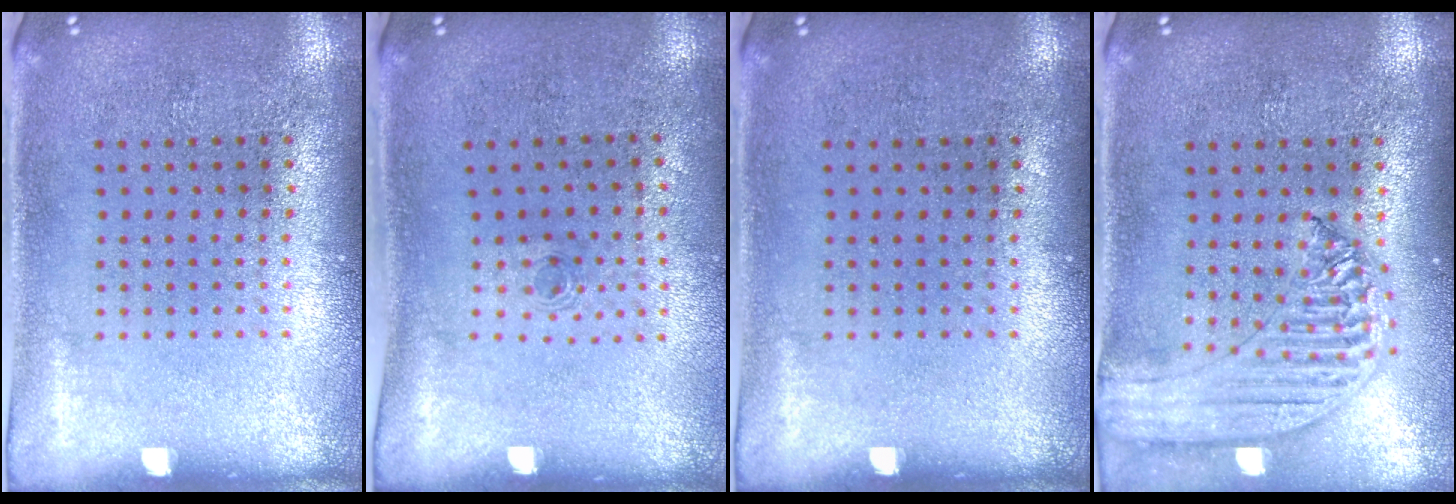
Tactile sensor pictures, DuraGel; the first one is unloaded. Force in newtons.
{"total": 0.6, "press": 0.3, "slide": 0.5}
{"total": 0.0}
{"total": 1.7, "press": 1.6, "slide": 0.5}